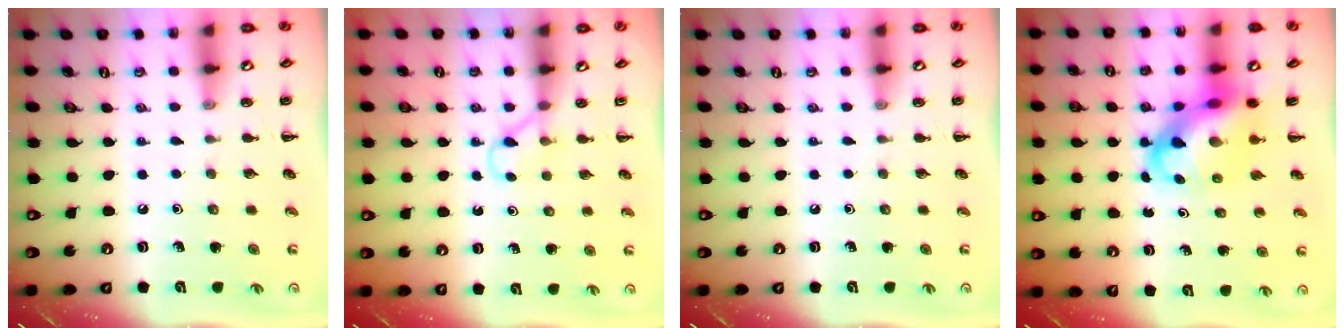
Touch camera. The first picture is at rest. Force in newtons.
{"total": 2.9, "press": 2.8, "slide": 0.9}
{"total": 0.0}
{"total": 10.7, "press": 10.3, "slide": 3.1}